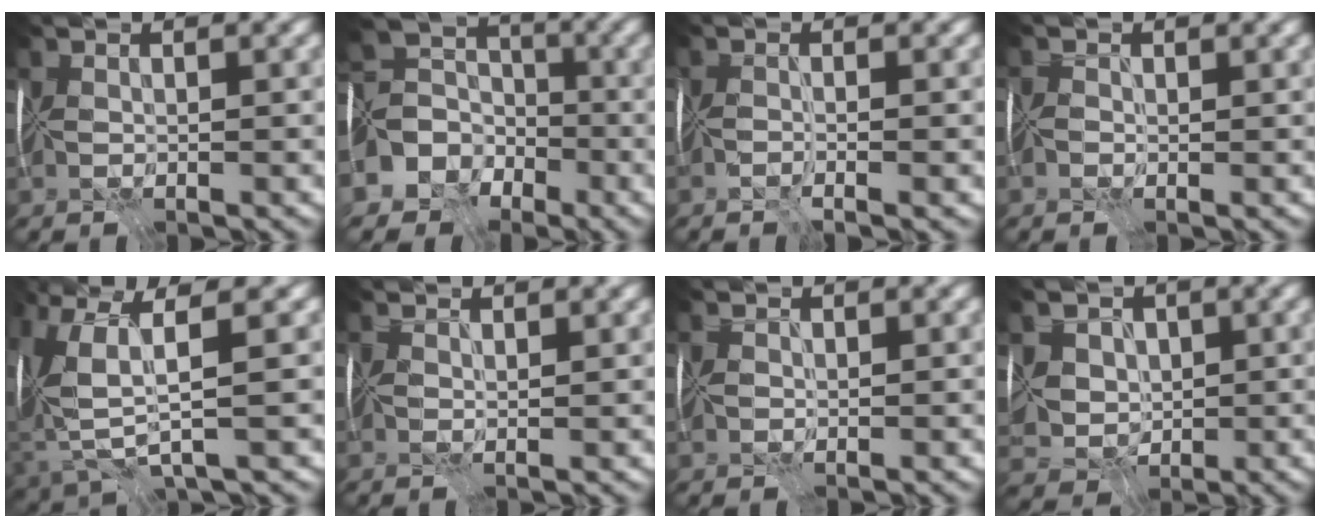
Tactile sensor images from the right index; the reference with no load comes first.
{"total": 9.7, "force": [-5.4, 7.4, 3.2], "torque": [-0.074, -0.013, -0.117]}
{"total": 2.0, "force": [-1.7, -1.0, 0.3], "torque": [-0.011, -0.011, -0.029]}
{"total": 0.7, "force": [-0.6, 0.4, -0.1], "torque": [0.009, 0.006, -0.021]}
{"total": 4.6, "force": [0.8, 1.0, 4.4], "torque": [-0.117, -0.019, 0.027]}
{"total": 1.4, "force": [1.4, -0.3, 0.1], "torque": [-0.010, -0.002, 0.023]}
{"total": 0.8, "force": [0.5, 0.5, 0.0], "torque": [-0.011, 0.007, 0.009]}
{"total": 4.1, "force": [1.1, 3.5, 1.8], "torque": [-0.037, 0.006, 0.016]}